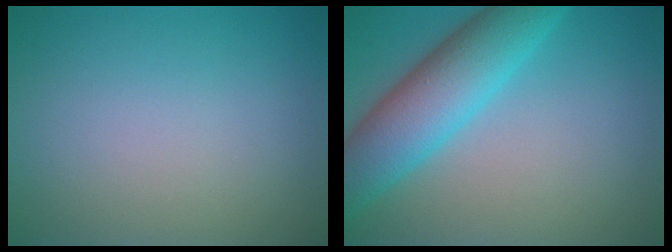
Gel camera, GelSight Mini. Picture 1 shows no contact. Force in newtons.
{"total": 7.4, "press": 7.4, "slide": 0.3}